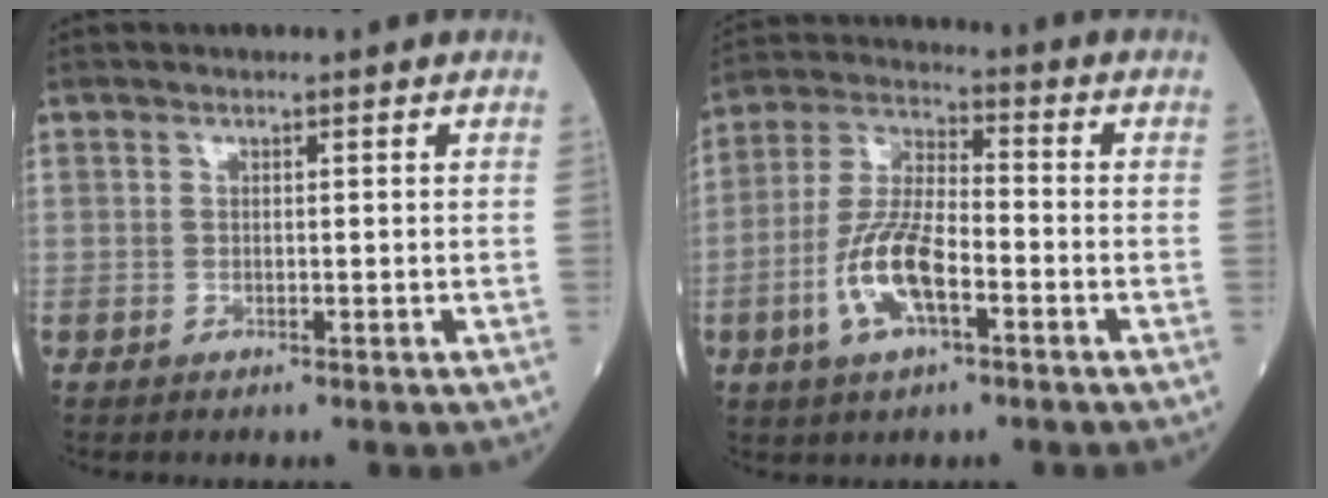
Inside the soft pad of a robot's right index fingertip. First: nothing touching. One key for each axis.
{"total": 10.5, "fx": -3.7, "fy": 3.4, "fz": 9.2, "tx": -0.198, "ty": 0.003, "tz": -0.073}